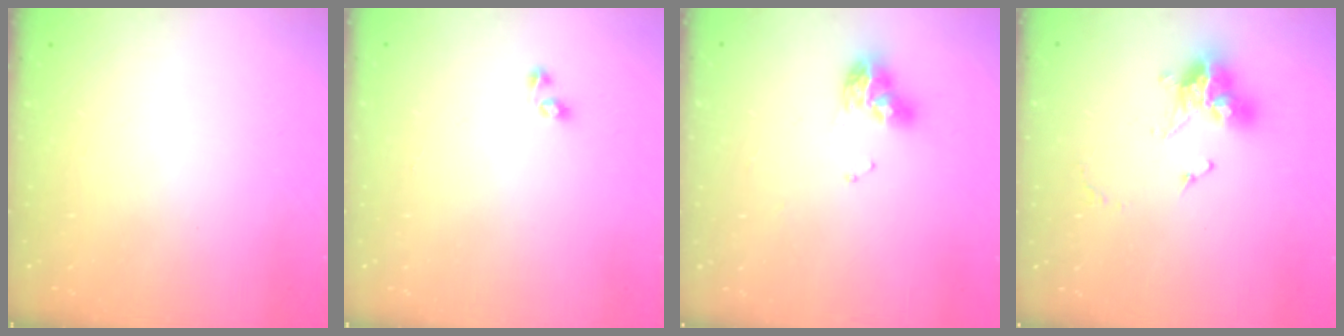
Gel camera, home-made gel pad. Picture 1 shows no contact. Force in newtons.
{"total": 2.4, "press": 2.0, "slide": 1.3}
{"total": 8.8, "press": 8.7, "slide": 1.1}
{"total": 11.4, "press": 11.4, "slide": 0.9}